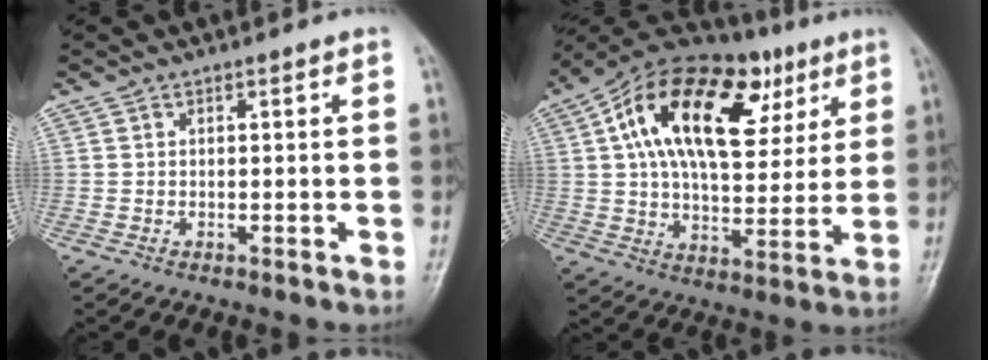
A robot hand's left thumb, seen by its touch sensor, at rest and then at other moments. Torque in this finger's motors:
{"motor_torque": [0.46, 0.89, 2.06, -0.71, 0.51]}